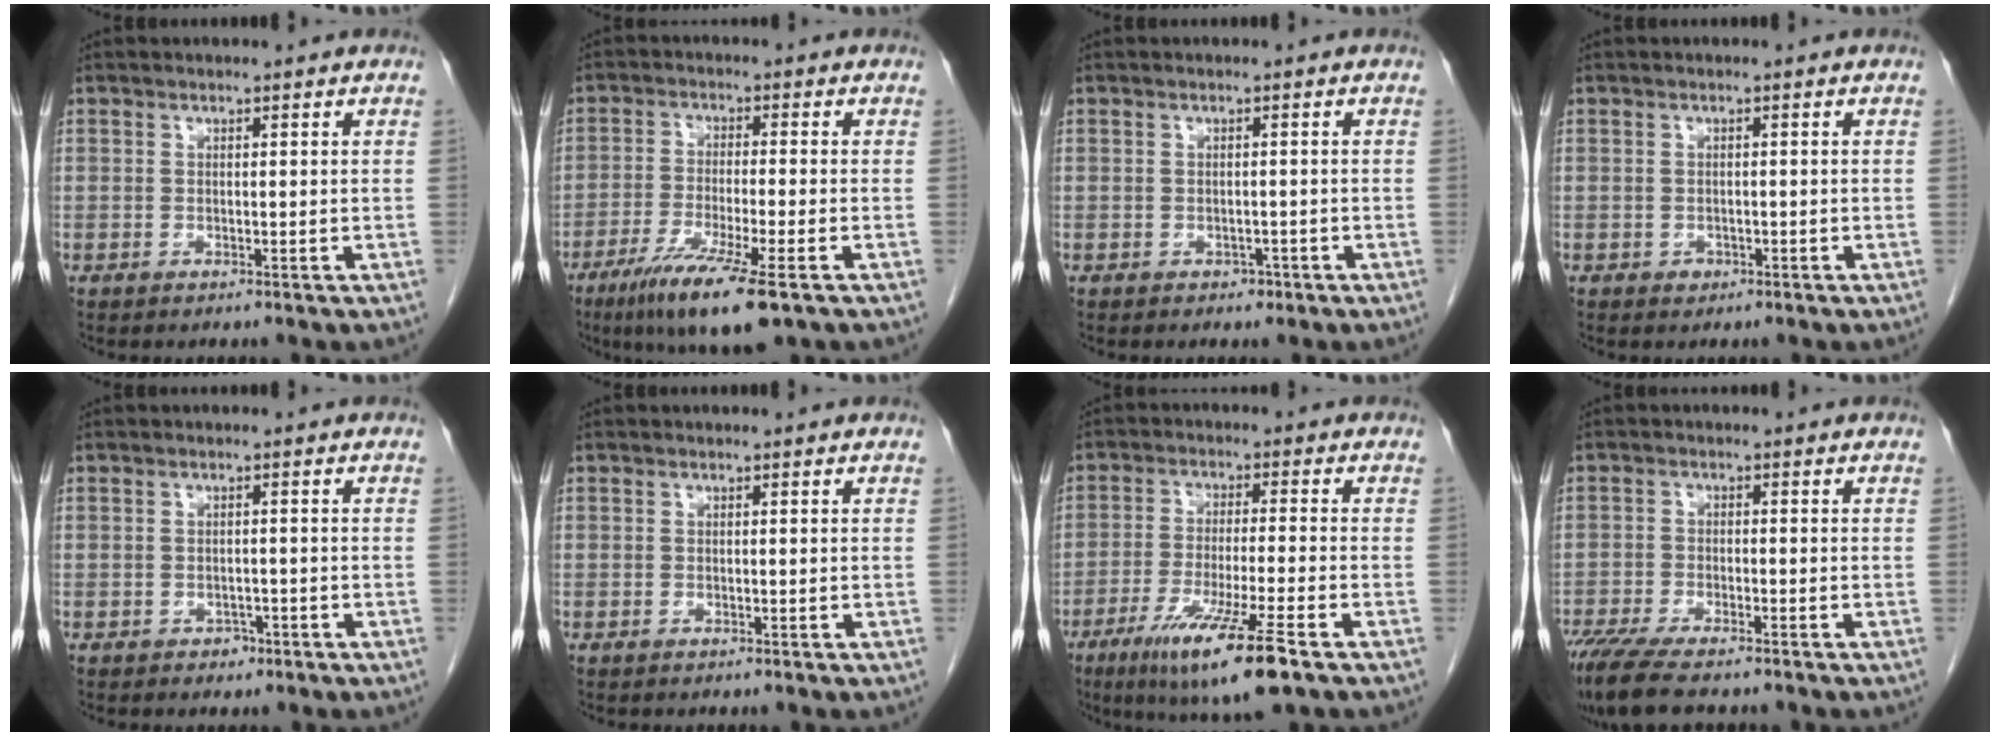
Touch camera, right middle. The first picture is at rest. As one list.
[{"total": 10.7, "force": [-6.4, 0.5, 8.5], "torque": [-0.154, -0.030, -0.105]}, {"total": 1.2, "force": [-0.7, 0.8, 0.4], "torque": [-0.007, 0.002, -0.008]}, {"total": 1.0, "force": [-0.5, 0.8, 0.2], "torque": [-0.003, 0.003, -0.005]}, {"total": 1.5, "force": [-0.9, 1.1, 0.5], "torque": [-0.008, 0.003, -0.011]}, {"total": 0.0}, {"total": 11.7, "force": [-6.7, 0.0, 9.6], "torque": [-0.176, -0.035, -0.112]}, {"total": 9.2, "force": [-7.5, 1.6, 5.1], "torque": [-0.085, -0.021, -0.125]}]